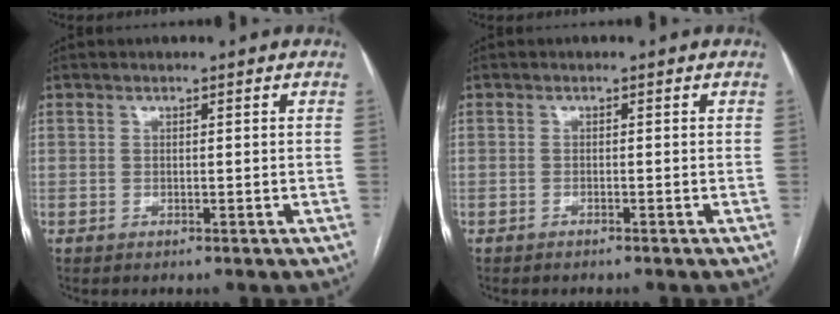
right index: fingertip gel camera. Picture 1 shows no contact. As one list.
[{"total": 0.6, "force": [-0.5, -0.1, 0.2], "torque": [-0.005, 0.000, -0.011]}]